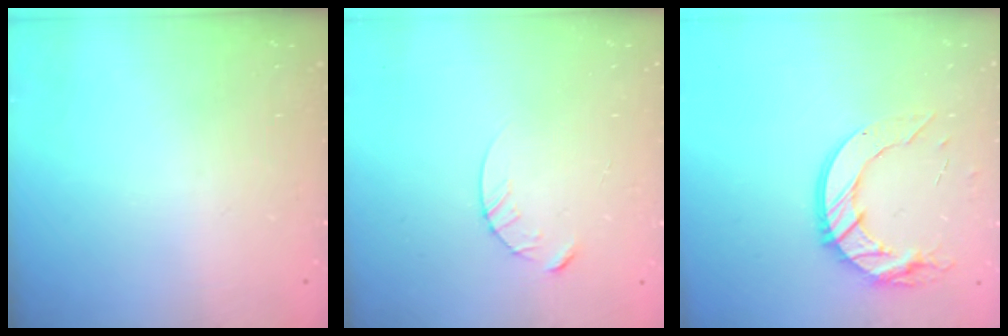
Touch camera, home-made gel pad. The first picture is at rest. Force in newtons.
{"total": 4.6, "press": 4.5, "slide": 0.5}
{"total": 12.9, "press": 12.9, "slide": 0.8}